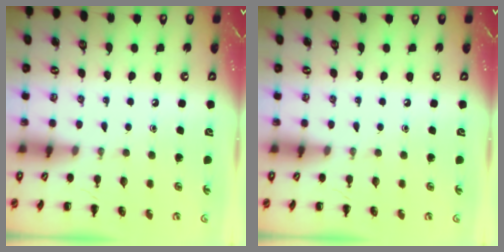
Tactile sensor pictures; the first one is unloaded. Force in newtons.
{"total": 0.0}